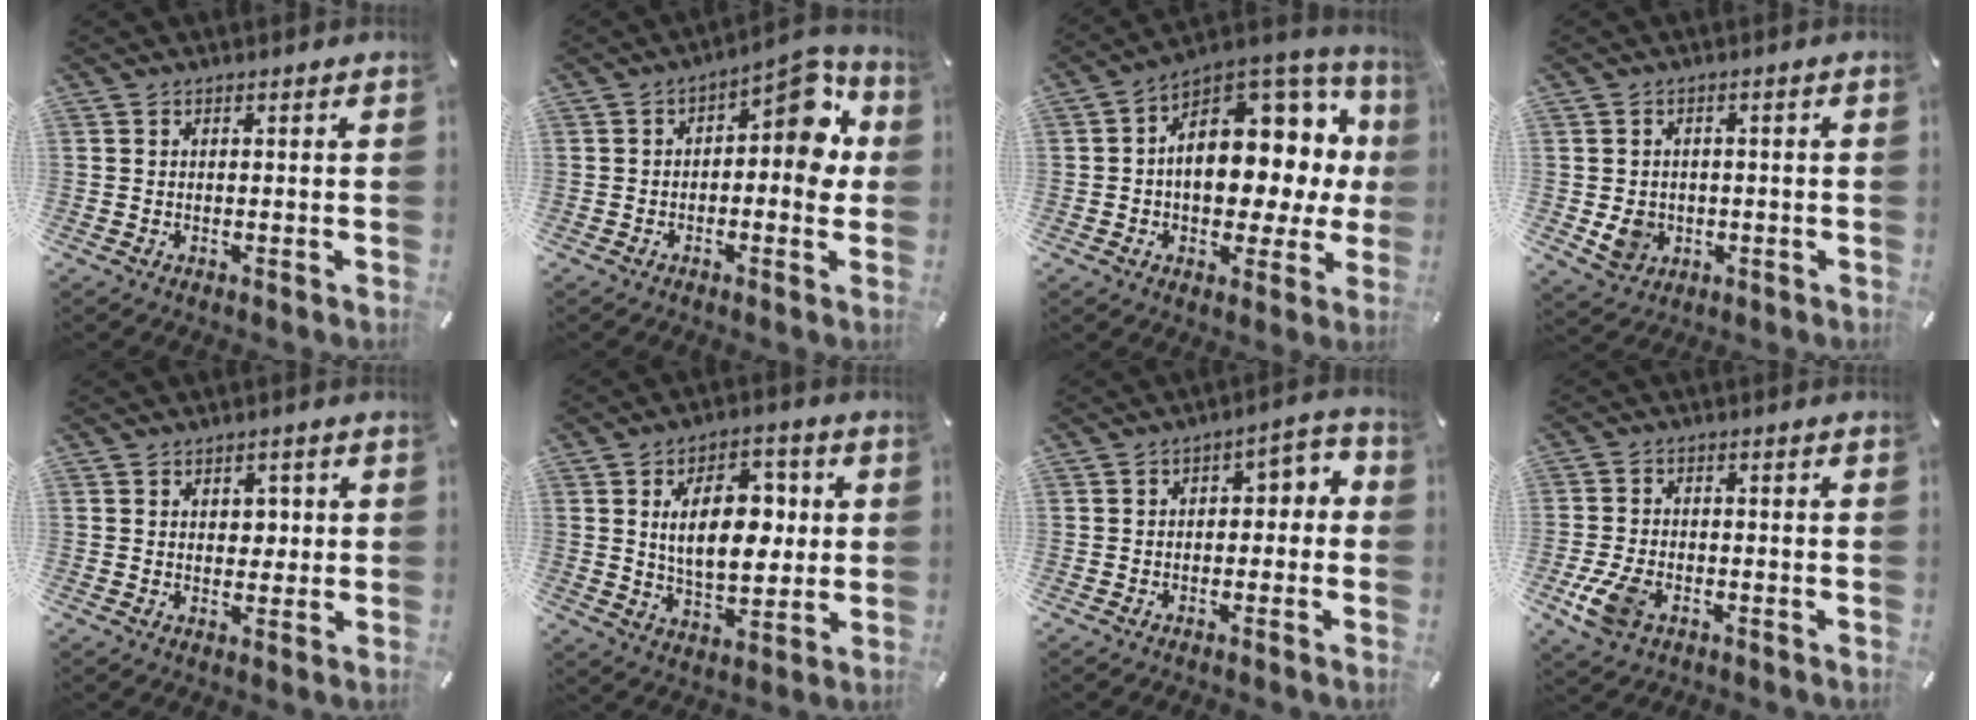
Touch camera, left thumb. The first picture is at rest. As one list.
[{"total": 9.7, "force": [2.2, 4.9, 8.0], "torque": [-0.082, -0.027, 0.025]}, {"total": 16.2, "force": [3.0, 10.9, 11.6], "torque": [-0.144, -0.046, 0.054]}, {"total": 5.9, "force": [-0.8, 5.4, 2.3], "torque": [-0.047, 0.002, -0.016]}, {"total": 3.0, "force": [0.6, 2.5, 1.6], "torque": [-0.010, -0.004, 0.003]}, {"total": 14.8, "force": [2.6, 9.2, 11.3], "torque": [-0.168, 0.005, 0.041]}, {"total": 4.2, "force": [-1.3, 2.8, 2.8], "torque": [-0.039, 0.010, -0.035]}, {"total": 7.6, "force": [-3.2, 5.0, 4.8], "torque": [-0.111, 0.009, -0.059]}]